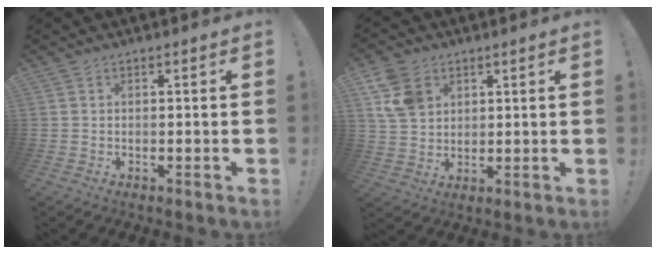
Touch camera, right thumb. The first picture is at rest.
{"total": 10.5, "force": [4.7, 7.8, 5.2], "torque": [-0.106, -0.010, 0.097]}